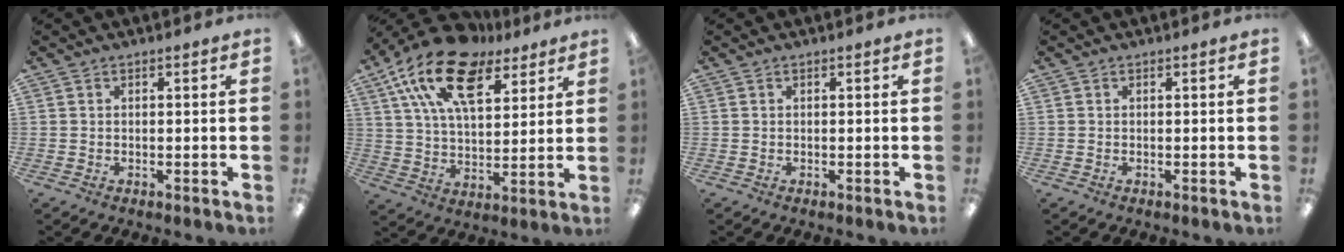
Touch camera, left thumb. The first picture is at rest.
{"total": 19.8, "force": [12.2, 9.5, 12.2], "torque": [-0.237, -0.052, 0.217]}
{"total": 0.0}
{"total": 0.0}